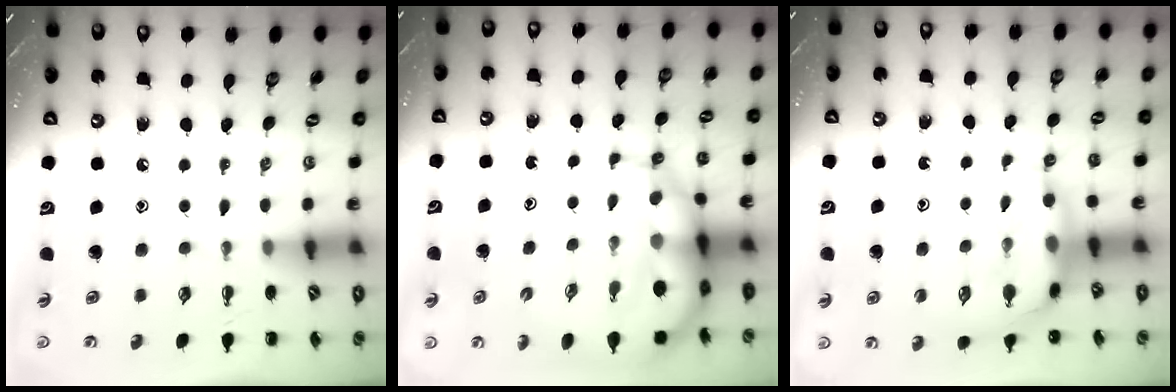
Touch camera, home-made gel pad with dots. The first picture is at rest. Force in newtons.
{"total": 10.5, "press": 10.1, "slide": 2.8}
{"total": 7.3, "press": 7.1, "slide": 2.0}